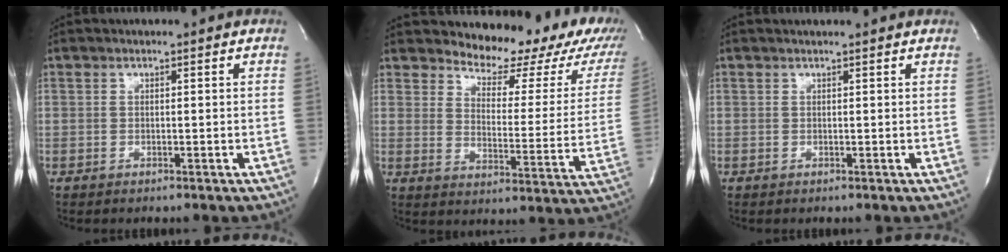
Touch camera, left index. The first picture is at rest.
{"total": 17.3, "force": [14.8, 5.5, 7.2], "torque": [-0.072, -0.050, 0.160]}
{"total": 2.0, "force": [1.8, -0.2, 0.8], "torque": [-0.015, 0.010, 0.022]}